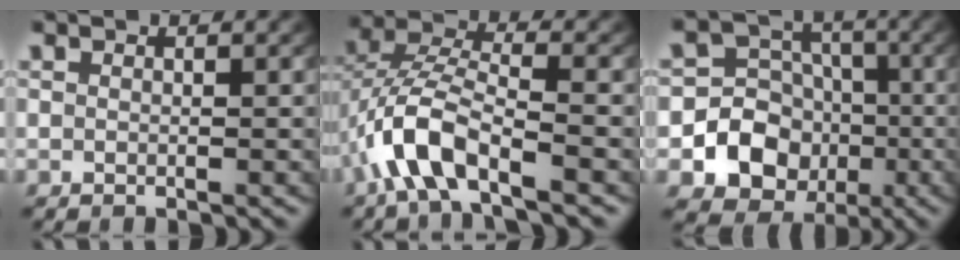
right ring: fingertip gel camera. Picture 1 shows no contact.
{"total": 6.3, "force": [-1.7, 3.7, 4.7], "torque": [-0.123, -0.012, -0.030]}
{"total": 15.4, "force": [-5.4, 13.6, 4.8], "torque": [-0.106, -0.062, -0.087]}